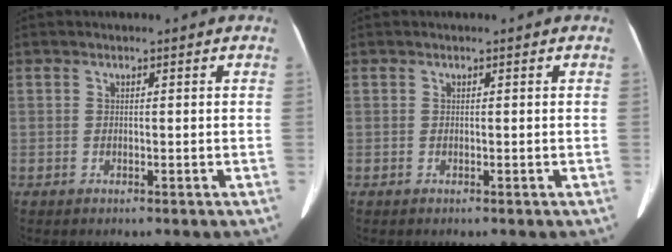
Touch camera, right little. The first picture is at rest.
{"total": 0.0}